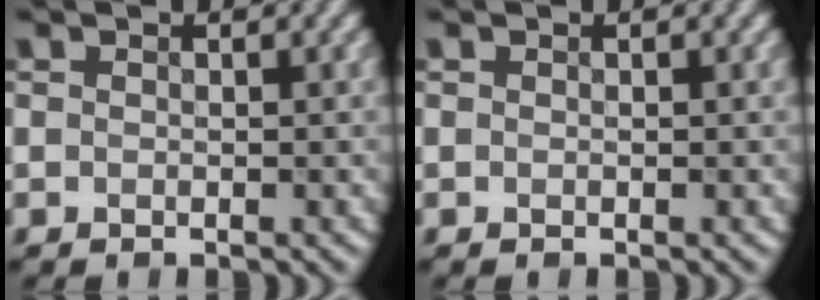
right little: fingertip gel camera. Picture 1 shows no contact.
{"total": 0.0}